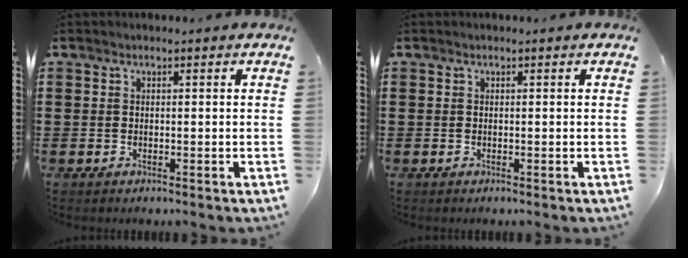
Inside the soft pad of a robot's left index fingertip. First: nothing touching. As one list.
[{"total": 0.0}]